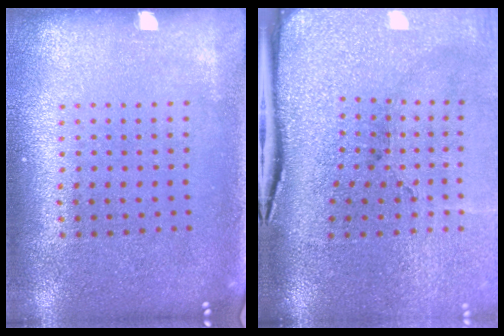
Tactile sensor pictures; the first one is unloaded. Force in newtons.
{"total": 4.9, "press": 4.0, "slide": 3.0}